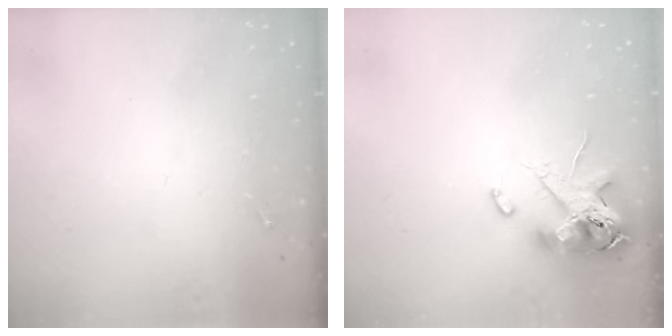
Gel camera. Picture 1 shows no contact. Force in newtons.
{"total": 12.9, "press": 12.7, "slide": 2.2}